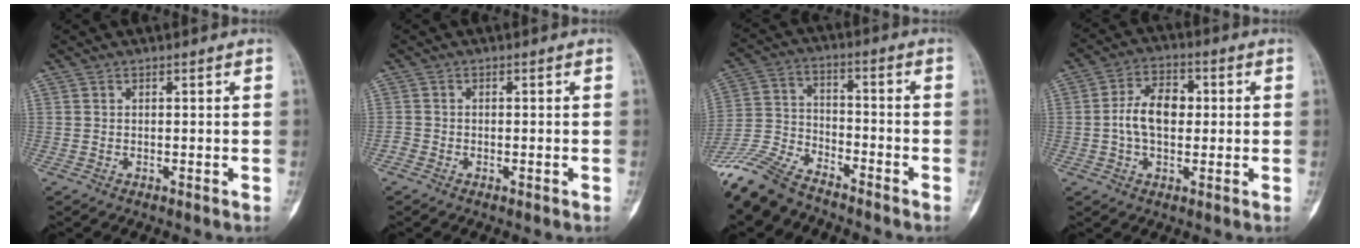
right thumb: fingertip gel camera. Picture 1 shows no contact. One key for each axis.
{"total": 1.2, "fx": -0.8, "fy": 0.7, "fz": 0.6, "tx": -0.004, "ty": 0.002, "tz": -0.018}
{"total": 13.5, "fx": -11.7, "fy": 4.4, "fz": 5.2, "tx": -0.107, "ty": 0.040, "tz": -0.226}
{"total": 8.6, "fx": 0.2, "fy": 5.5, "fz": 6.6, "tx": -0.105, "ty": 0.019, "tz": -0.003}